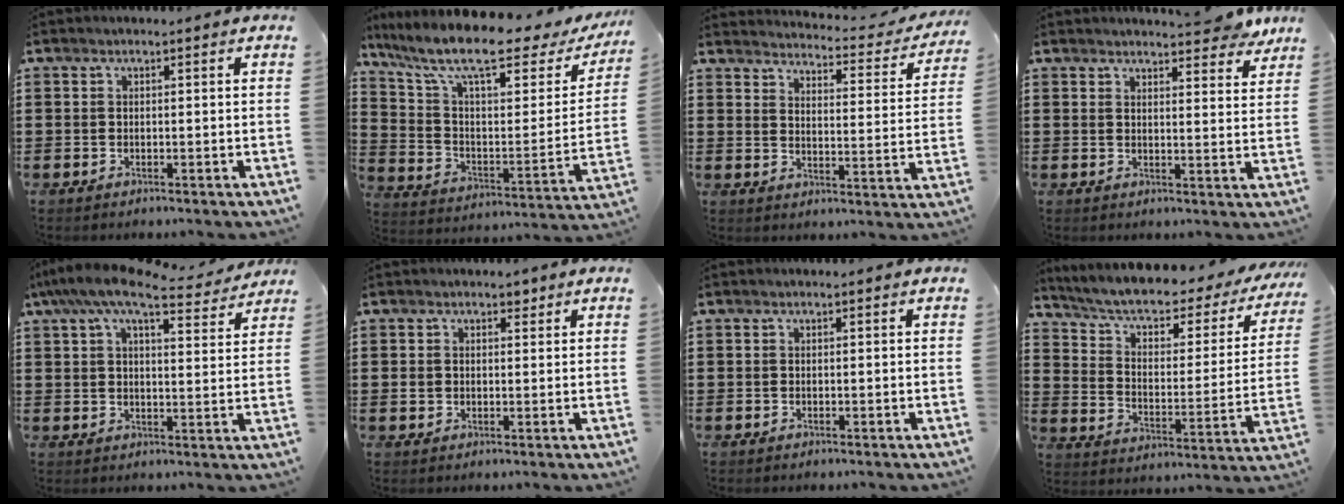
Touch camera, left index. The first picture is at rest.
{"total": 12.5, "force": [9.2, 2.4, 8.1], "torque": [-0.186, -0.053, 0.152]}
{"total": 3.3, "force": [3.2, 0.0, 0.9], "torque": [-0.023, -0.036, 0.045]}
{"total": 4.8, "force": [4.5, 0.6, 1.4], "torque": [-0.024, -0.017, 0.081]}
{"total": 8.7, "force": [7.0, 1.5, 5.0], "torque": [-0.111, -0.024, 0.122]}
{"total": 2.4, "force": [0.8, 2.1, 0.8], "torque": [-0.017, 0.006, 0.009]}
{"total": 0.0}
{"total": 5.5, "force": [3.9, 2.0, 3.3], "torque": [-0.084, -0.030, 0.060]}